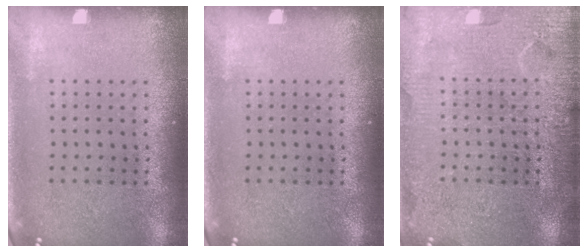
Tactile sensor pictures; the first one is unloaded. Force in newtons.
{"total": 0.0}
{"total": 5.1, "press": 5.1, "slide": 0.7}